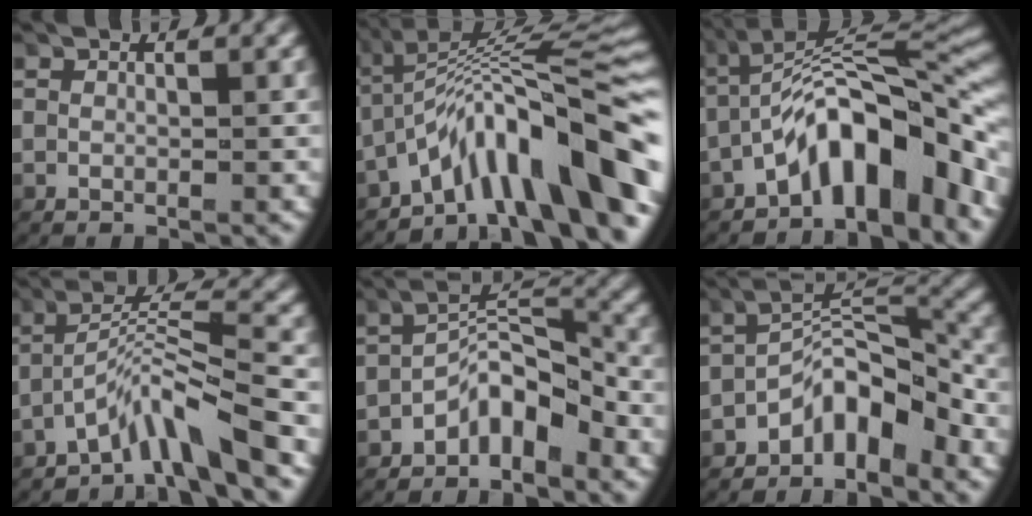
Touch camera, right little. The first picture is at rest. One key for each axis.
{"total": 10.4, "fx": -2.5, "fy": 4.6, "fz": 9.0, "tx": -0.142, "ty": 0.000, "tz": -0.032}
{"total": 8.0, "fx": -2.1, "fy": 3.3, "fz": 7.0, "tx": -0.114, "ty": 0.008, "tz": -0.030}
{"total": 4.8, "fx": -3.1, "fy": 0.8, "fz": 3.7, "tx": -0.075, "ty": 0.008, "tz": -0.053}
{"total": 4.8, "fx": -2.9, "fy": 2.1, "fz": 3.1, "tx": -0.049, "ty": 0.006, "tz": -0.051}
{"total": 5.7, "fx": -3.2, "fy": 2.6, "fz": 3.9, "tx": -0.061, "ty": 0.008, "tz": -0.054}